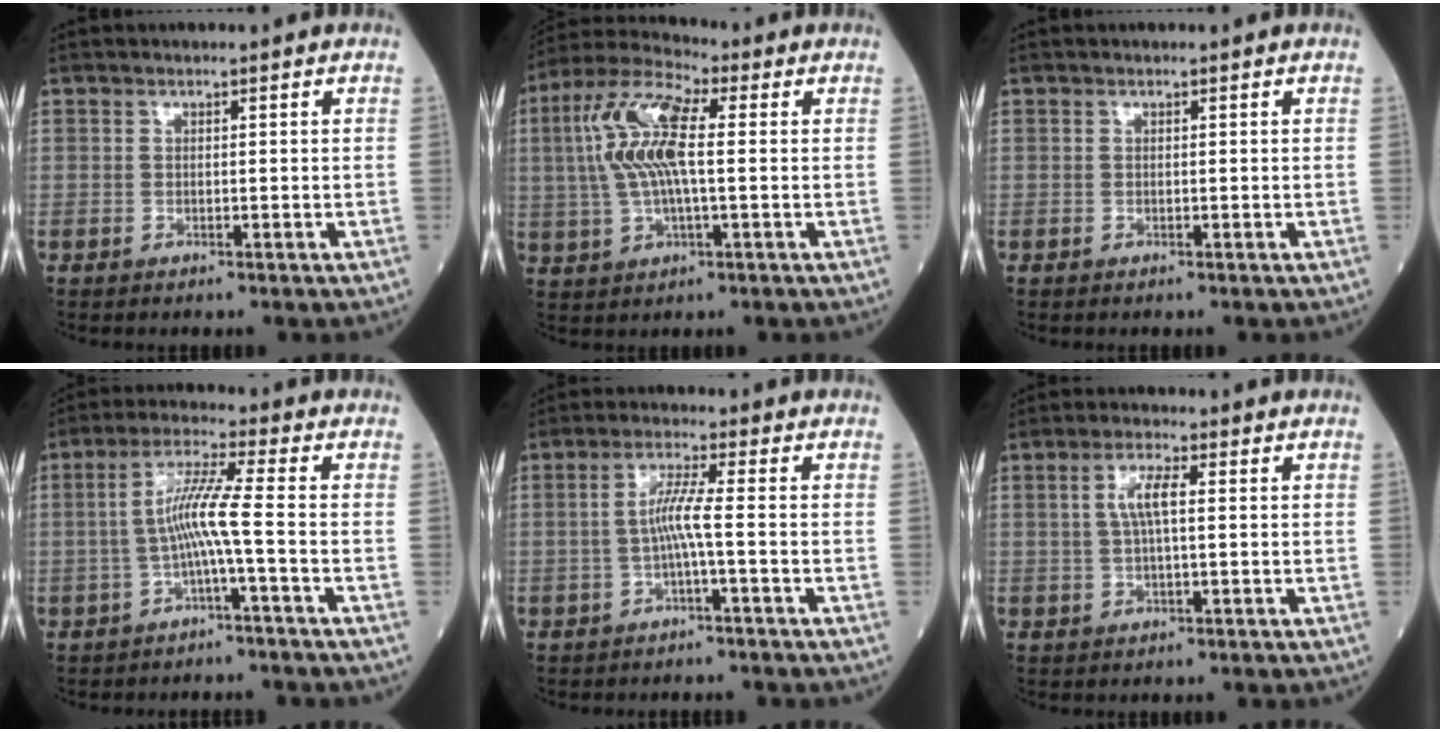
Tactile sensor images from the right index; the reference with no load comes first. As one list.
[{"total": 11.6, "force": [1.4, 3.0, 11.1], "torque": [-0.244, 0.023, 0.023]}, {"total": 0.0}, {"total": 6.4, "force": [-1.3, -0.8, 6.3], "torque": [-0.127, 0.018, -0.022]}, {"total": 4.3, "force": [-0.7, -0.5, 4.2], "torque": [-0.088, 0.009, -0.011]}, {"total": 4.2, "force": [0.8, 0.7, 4.1], "torque": [-0.084, 0.010, 0.018]}]